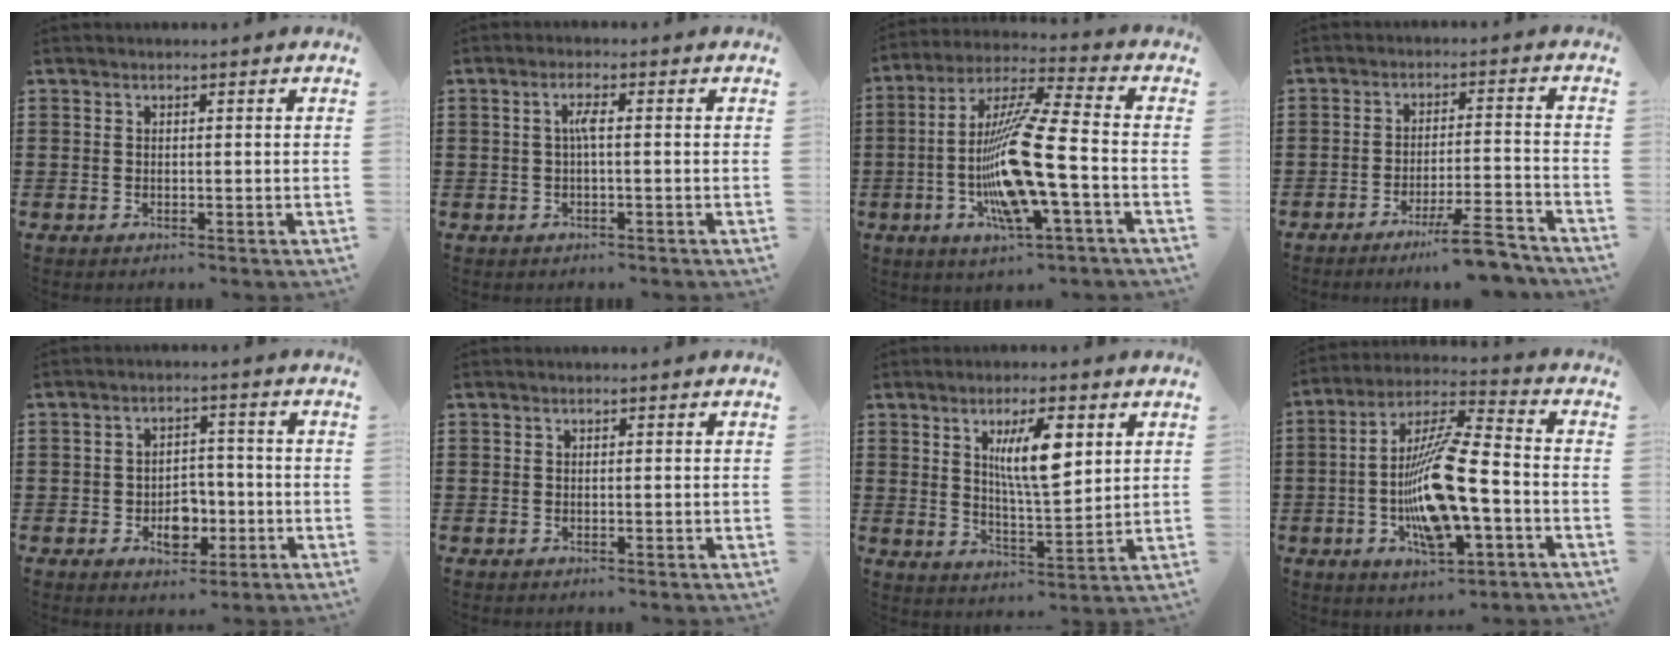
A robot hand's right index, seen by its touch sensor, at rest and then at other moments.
{"total": 2.5, "force": [-0.1, 0.2, 2.5], "torque": [-0.049, 0.001, -0.005]}
{"total": 14.1, "force": [-3.9, 0.8, 13.5], "torque": [-0.274, -0.020, -0.084]}
{"total": 6.4, "force": [-5.2, 0.0, 3.8], "torque": [-0.056, -0.006, -0.090]}
{"total": 5.1, "force": [-1.9, 3.4, 3.3], "torque": [-0.050, 0.006, -0.034]}
{"total": 0.0}
{"total": 8.6, "force": [3.3, 2.4, 7.6], "torque": [-0.137, 0.003, 0.051]}
{"total": 13.7, "force": [-3.9, 3.5, 12.6], "torque": [-0.258, -0.010, -0.076]}